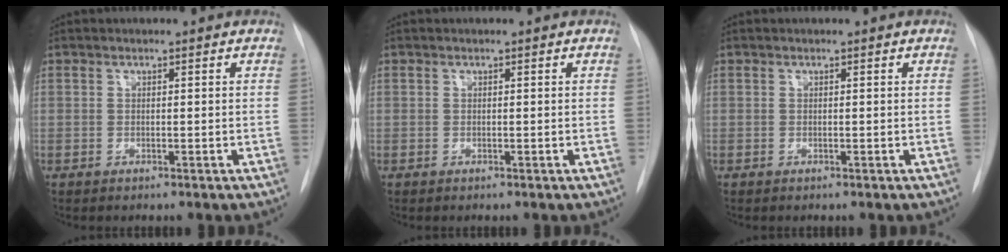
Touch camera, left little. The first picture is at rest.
{"total": 0.0}
{"total": 0.0}